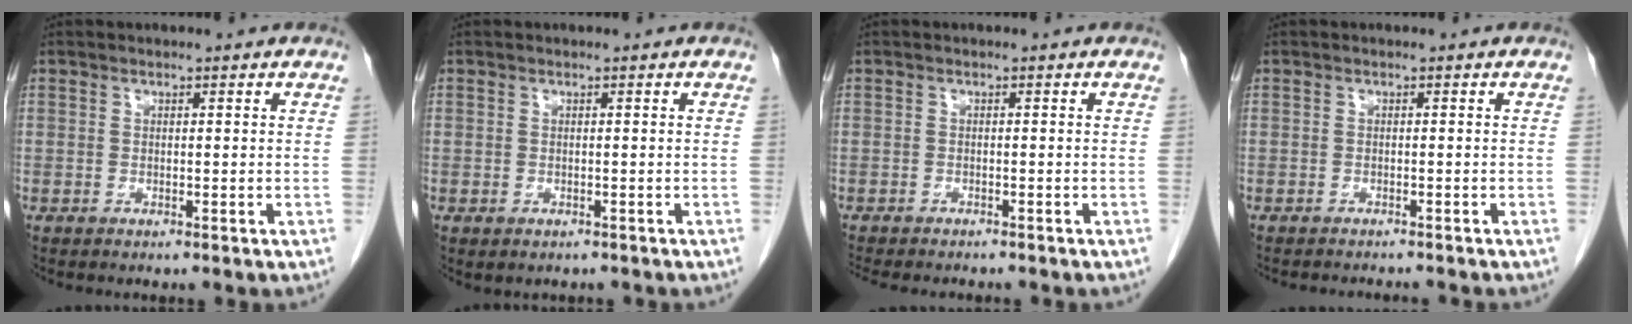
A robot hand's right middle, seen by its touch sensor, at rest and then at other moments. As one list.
[{"total": 1.0, "force": [-0.7, 0.6, 0.3], "torque": [-0.005, -0.001, -0.005]}, {"total": 8.0, "force": [-7.0, 1.9, 3.3], "torque": [-0.041, -0.006, -0.091]}, {"total": 4.0, "force": [-3.9, 0.1, 1.0], "torque": [-0.007, -0.007, -0.046]}]